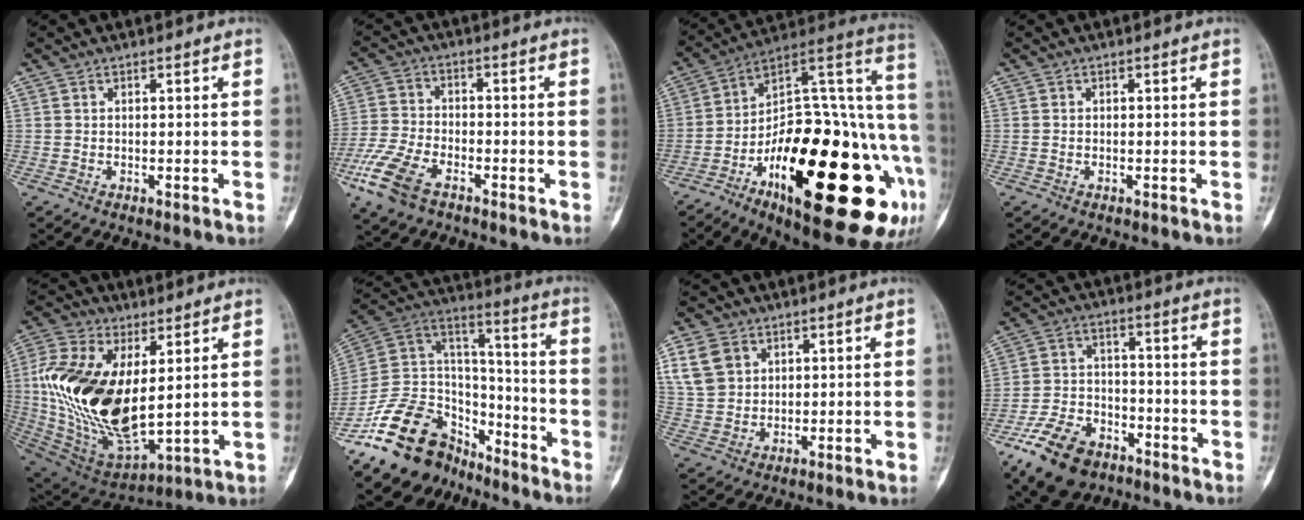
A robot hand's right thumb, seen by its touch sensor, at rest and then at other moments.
{"total": 10.7, "force": [-6.0, 5.6, 6.8], "torque": [-0.152, 0.010, -0.122]}
{"total": 36.6, "force": [-12.4, 14.1, 31.4], "torque": [-0.388, 0.057, -0.185]}
{"total": 0.0}
{"total": 24.7, "force": [3.3, 13.0, 20.7], "torque": [-0.407, -0.027, 0.072]}
{"total": 21.9, "force": [-14.5, 13.9, 8.7], "torque": [-0.129, 0.112, -0.253]}
{"total": 8.6, "force": [3.8, 6.7, 4.0], "torque": [-0.062, -0.005, 0.083]}
{"total": 13.5, "force": [-8.1, 8.1, 7.1], "torque": [-0.115, 0.043, -0.146]}